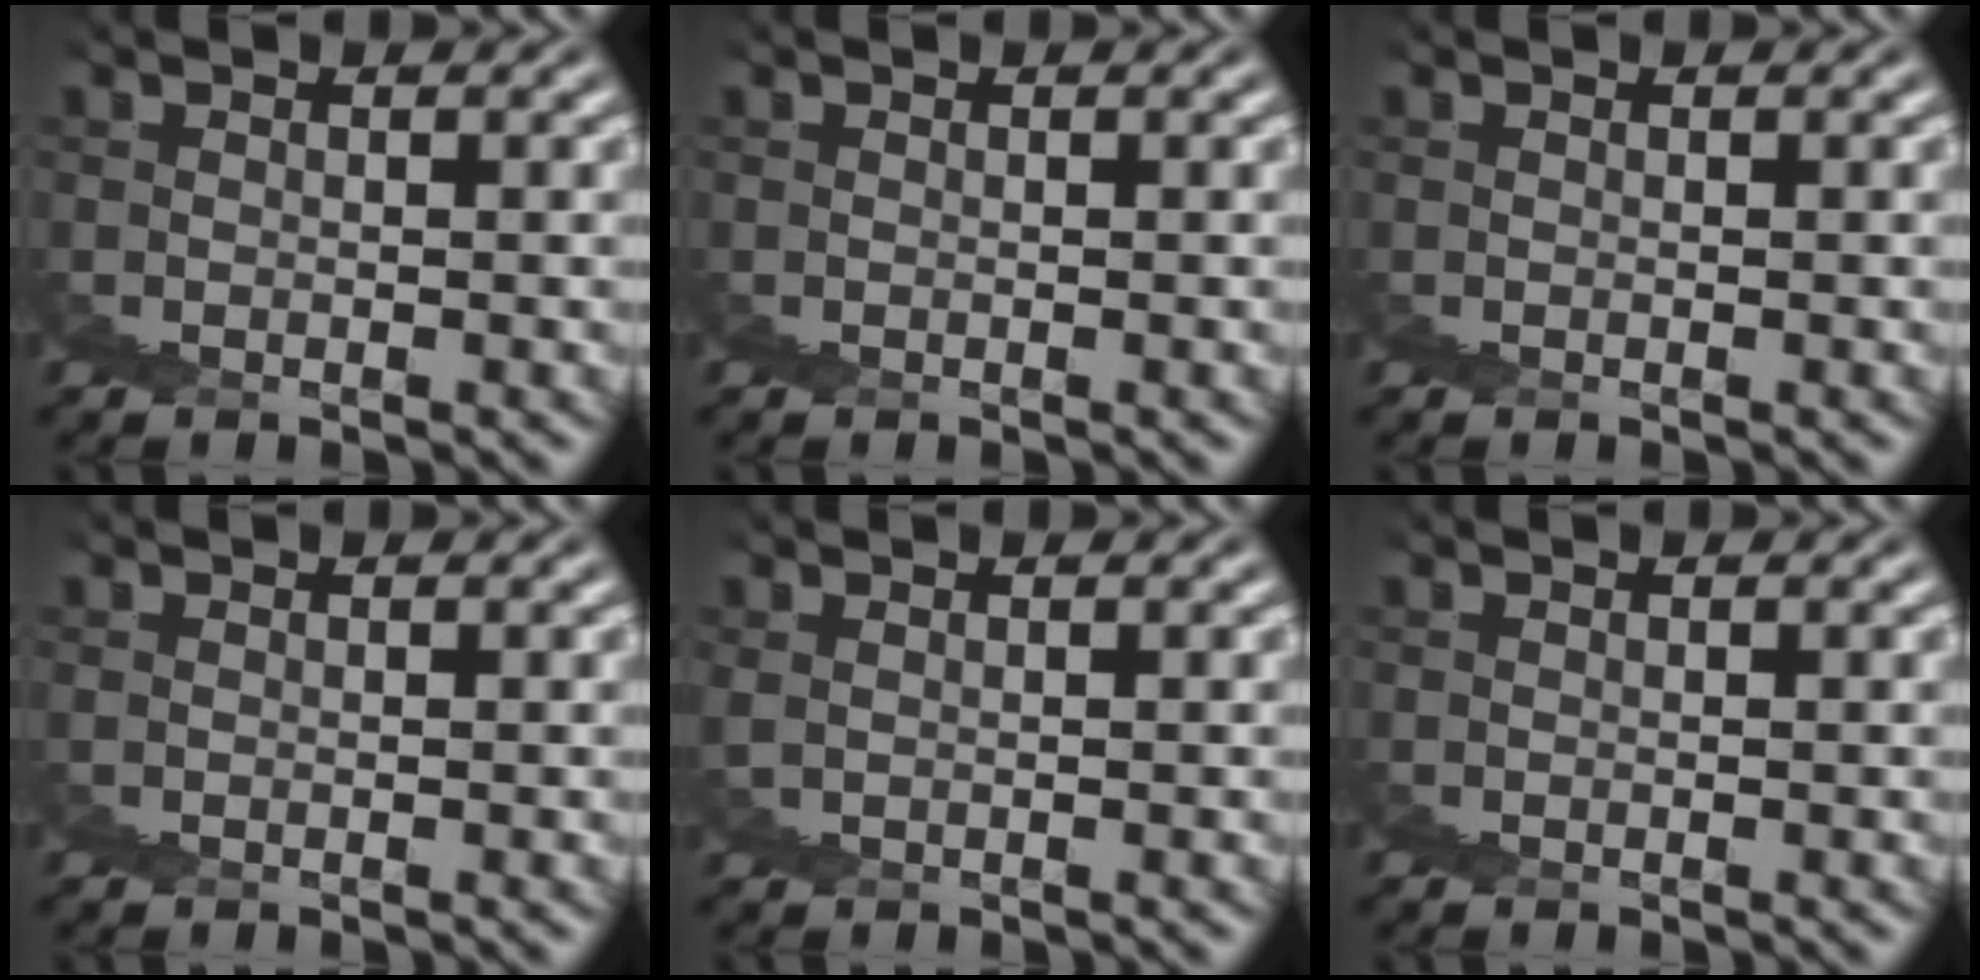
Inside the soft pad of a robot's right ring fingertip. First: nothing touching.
{"total": 0.0}
{"total": 0.0}
{"total": 0.0}
{"total": 1.4, "force": [1.1, 0.3, 0.9], "torque": [-0.011, 0.009, 0.013]}
{"total": 0.0}